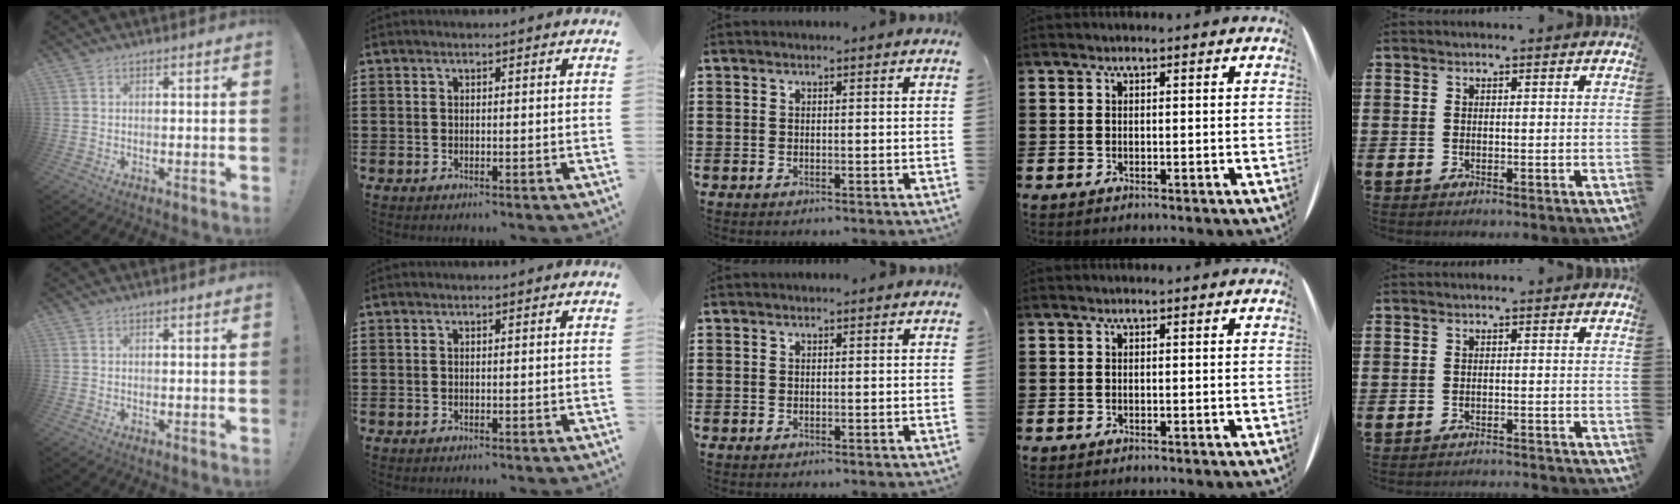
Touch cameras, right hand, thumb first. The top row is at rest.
{"little": {"total": 1.2, "force": [-1.2, -0.2, -0.1], "torque": [-0.001, 0.003, -0.026]}}